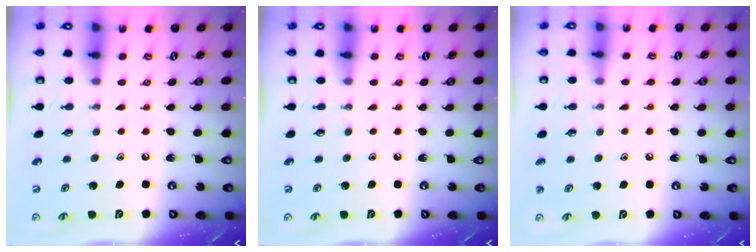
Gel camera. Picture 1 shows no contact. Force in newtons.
{"total": 0.0}
{"total": 3.4, "press": 3.4, "slide": 0.3}